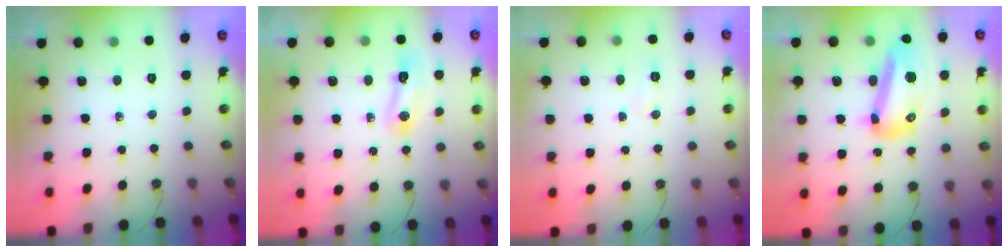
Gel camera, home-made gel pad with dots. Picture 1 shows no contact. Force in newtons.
{"total": 6.8, "press": 6.7, "slide": 0.9}
{"total": 4.2, "press": 4.2, "slide": 0.4}
{"total": 14.7, "press": 14.6, "slide": 1.6}